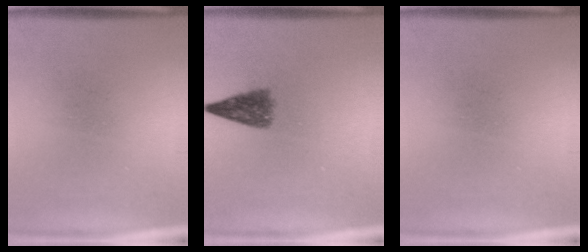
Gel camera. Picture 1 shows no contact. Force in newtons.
{"total": 4.0}
{"total": 0.0}